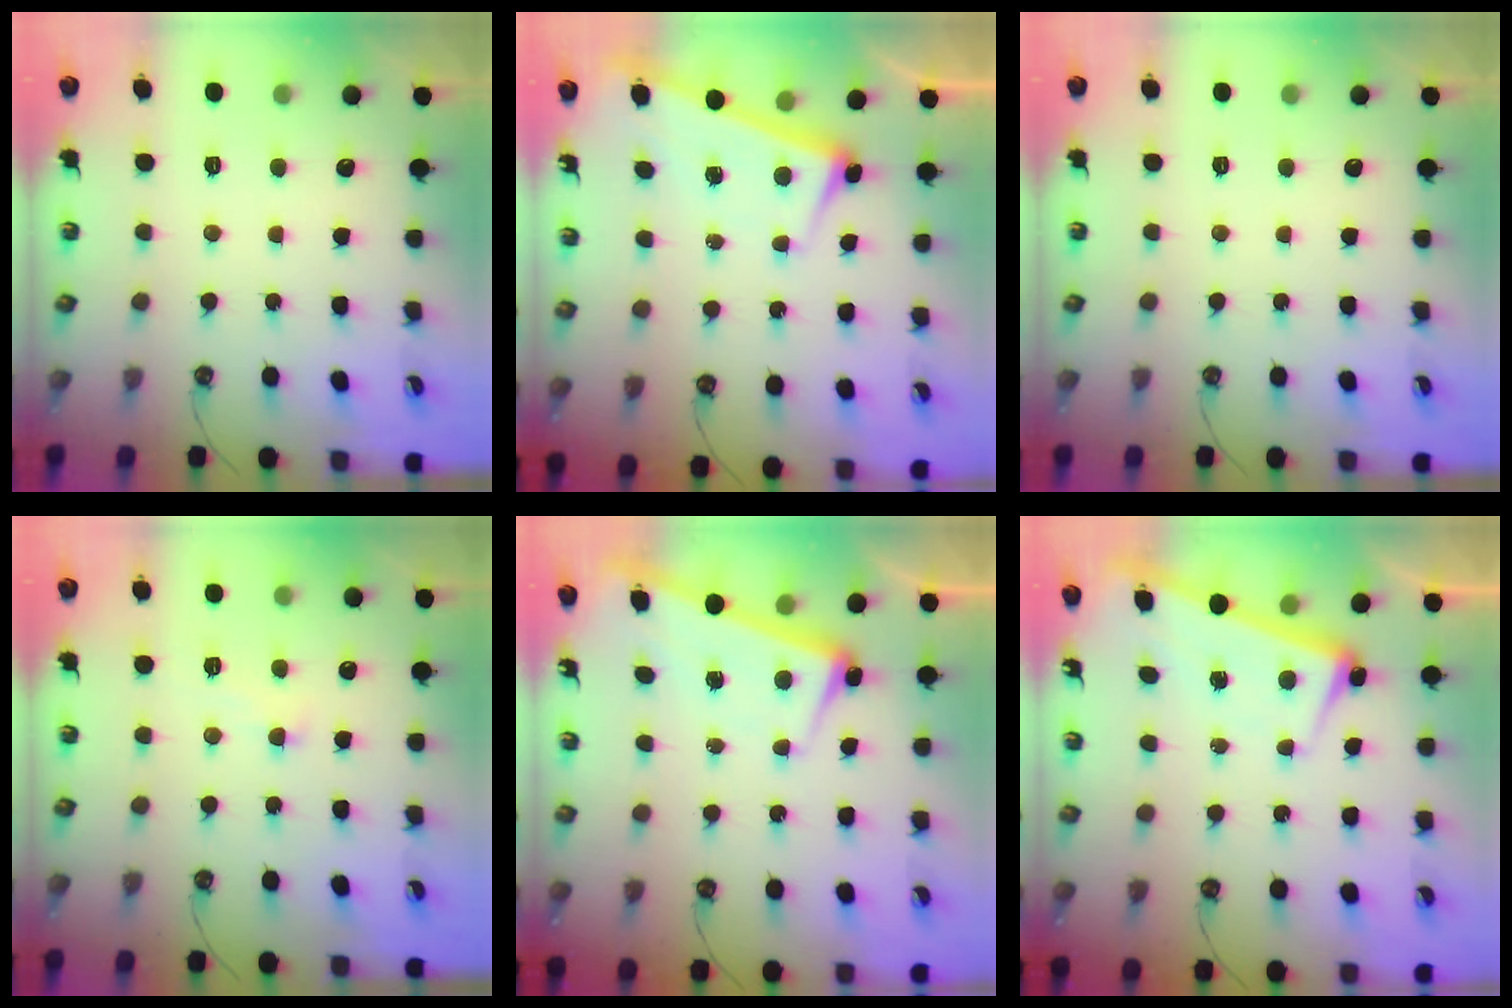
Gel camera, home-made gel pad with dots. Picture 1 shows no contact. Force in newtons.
{"total": 2.9, "press": 2.8, "slide": 0.6}
{"total": 0.0}
{"total": 1.6, "press": 1.5, "slide": 0.6}
{"total": 2.3, "press": 2.1, "slide": 0.9}
{"total": 2.3, "press": 2.1, "slide": 0.9}